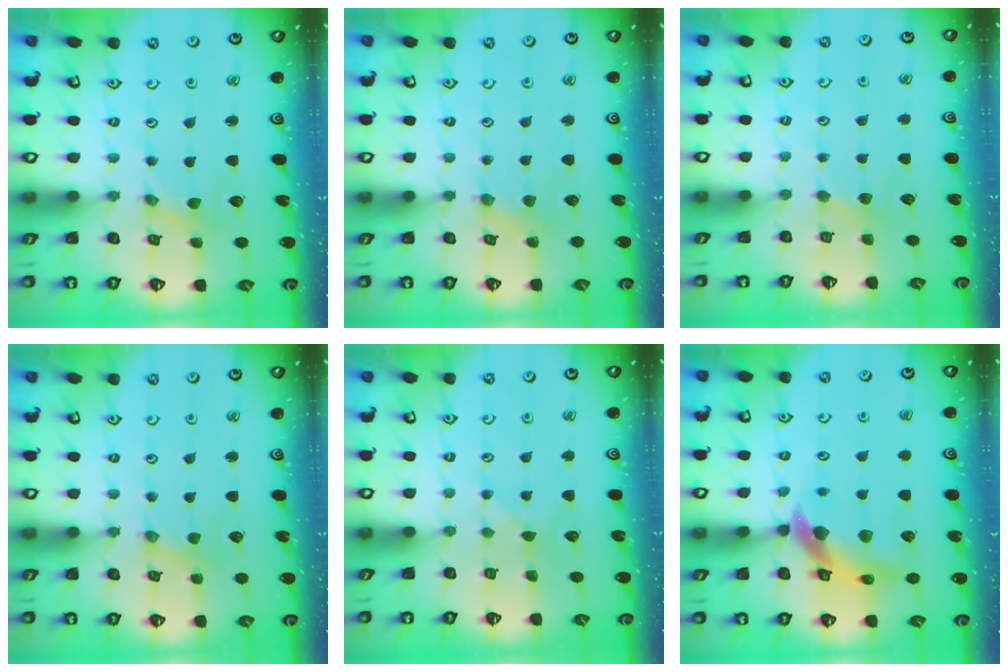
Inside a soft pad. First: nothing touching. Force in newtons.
{"total": 2.9, "press": 2.9, "slide": 0.4}
{"total": 2.8, "press": 2.8, "slide": 0.3}
{"total": 0.6, "press": 0.6, "slide": 0.1}
{"total": 2.9, "press": 2.9, "slide": 0.5}
{"total": 10.8, "press": 10.6, "slide": 1.7}